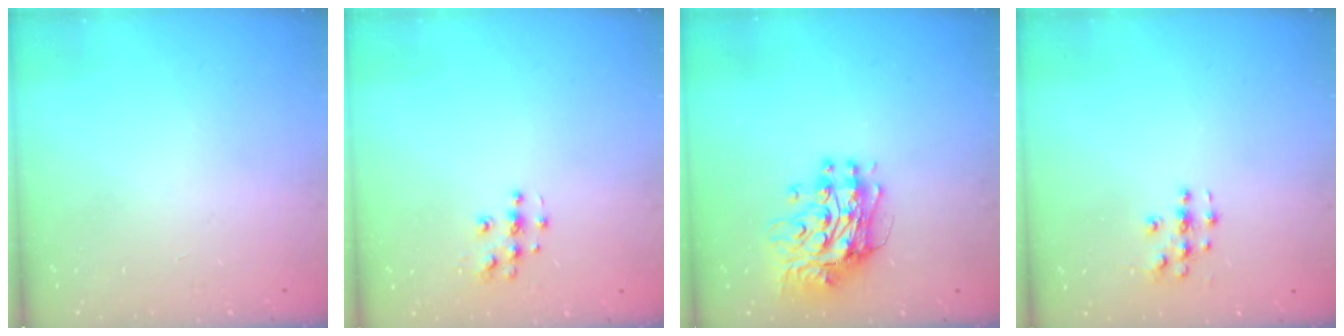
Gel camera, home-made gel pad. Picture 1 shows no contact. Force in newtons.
{"total": 5.9, "press": 5.9, "slide": 0.1}
{"total": 12.2, "press": 12.2, "slide": 1.0}
{"total": 3.4, "press": 3.4, "slide": 0.2}